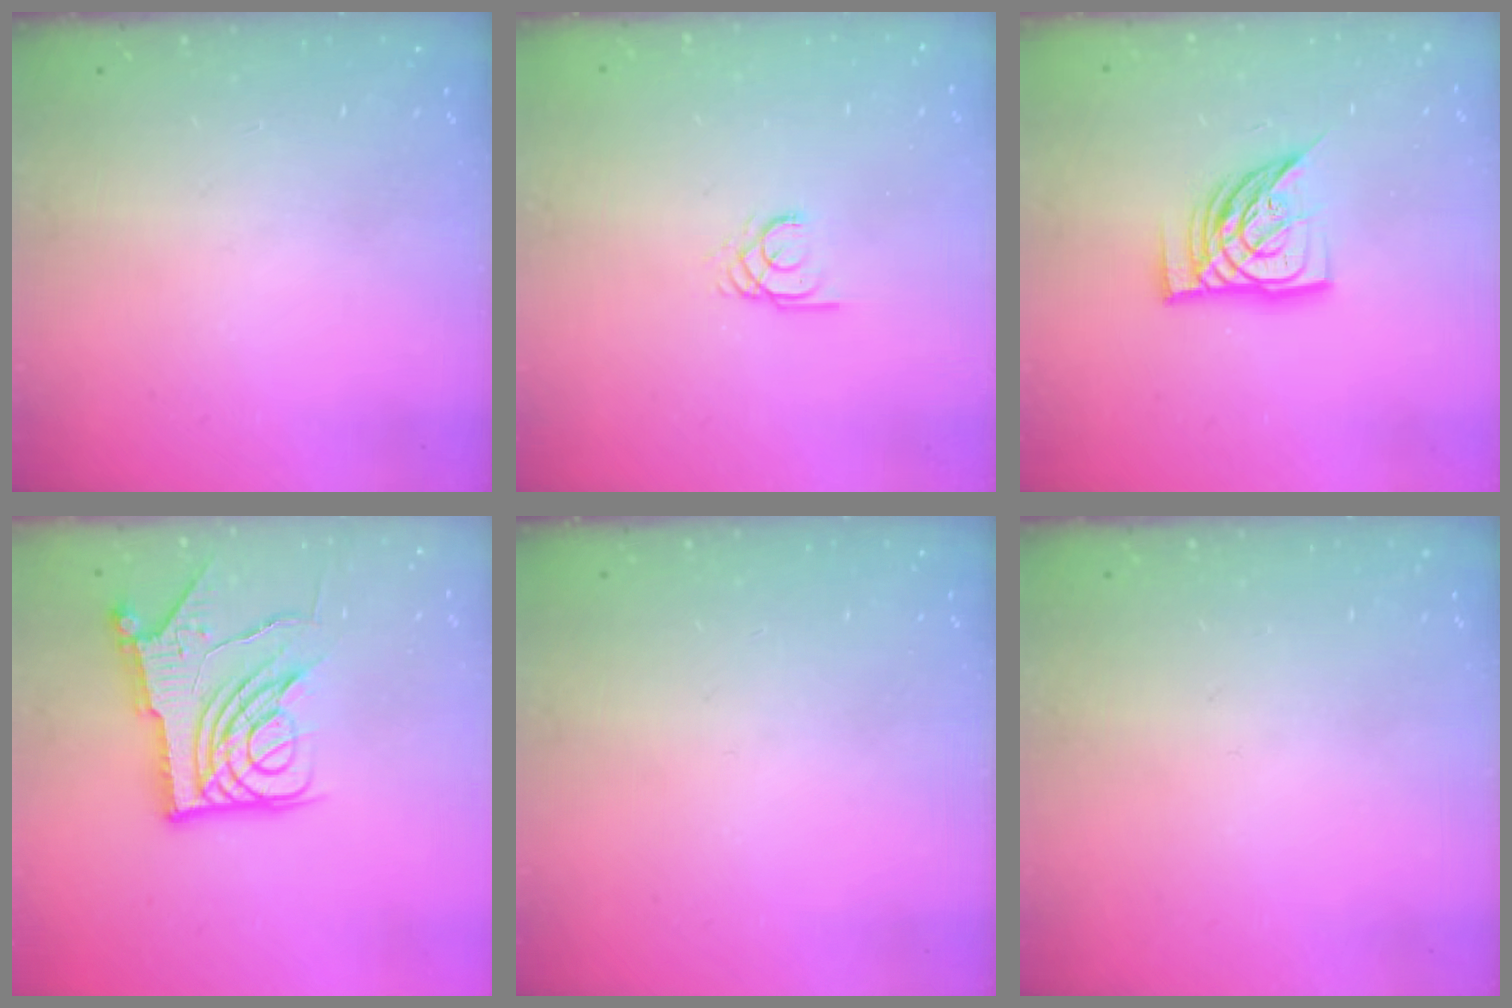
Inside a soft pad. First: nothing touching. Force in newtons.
{"total": 2.1, "press": 2.1, "slide": 0.2}
{"total": 12.5, "press": 12.4, "slide": 1.4}
{"total": 13.0, "press": 12.9, "slide": 1.7}
{"total": 0.0}
{"total": 0.0}